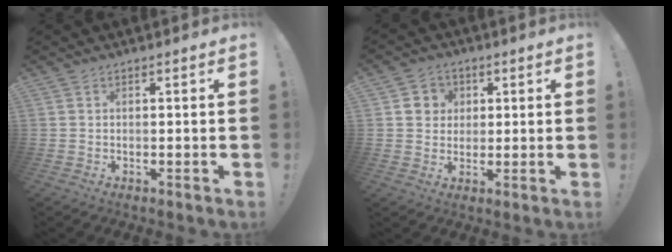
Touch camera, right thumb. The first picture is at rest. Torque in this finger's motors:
{"motor_torque": [0.50, 0.63, 0.15, -0.17, 0.09]}